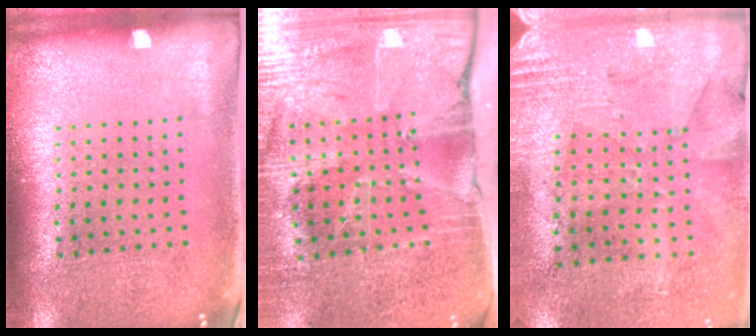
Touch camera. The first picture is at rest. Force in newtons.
{"total": 4.2, "press": 3.8, "slide": 1.9}
{"total": 2.7, "press": 2.3, "slide": 1.5}